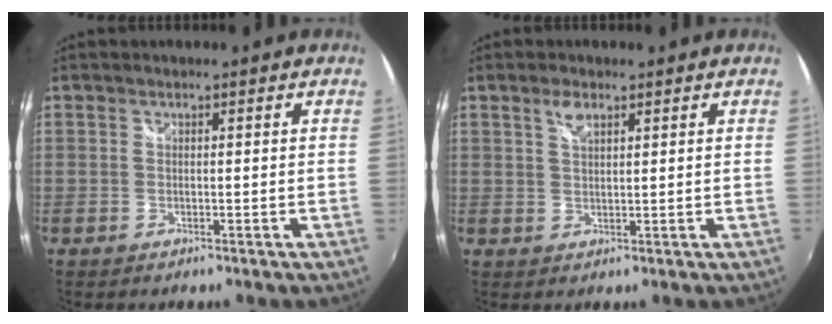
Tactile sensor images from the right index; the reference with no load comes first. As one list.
[{"total": 2.8, "force": [1.6, 1.2, 1.9], "torque": [-0.034, 0.004, 0.029]}]